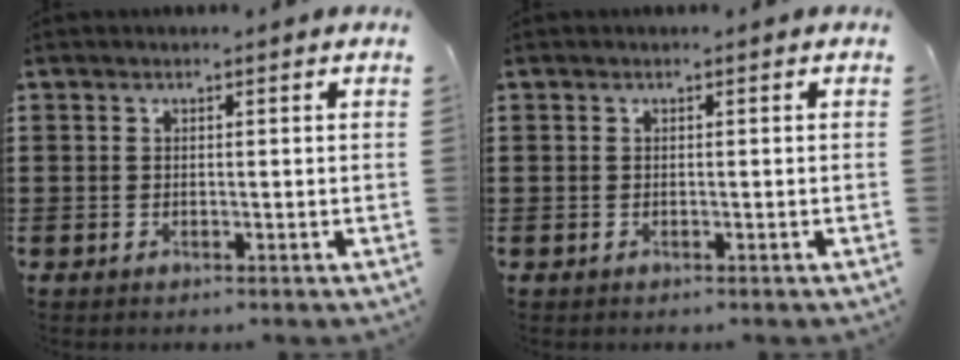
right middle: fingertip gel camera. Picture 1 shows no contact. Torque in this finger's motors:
{"motor_torque": [-0.14, -0.01, -0.16, -0.04]}